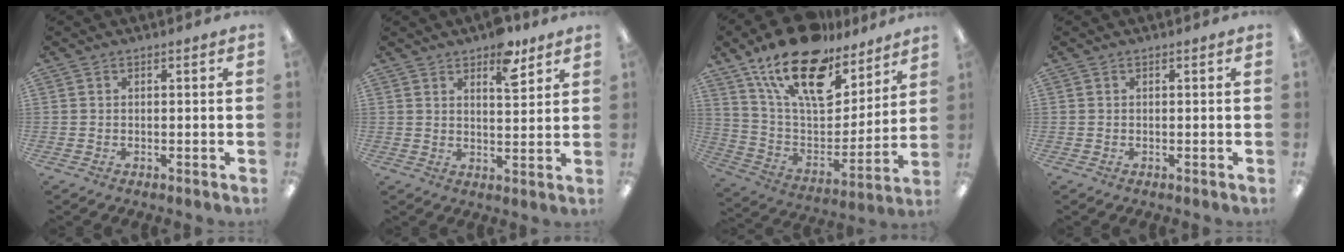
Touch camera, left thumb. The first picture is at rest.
{"total": 8.2, "force": [5.6, 3.4, 4.8], "torque": [-0.054, -0.032, 0.091]}
{"total": 21.4, "force": [14.3, 10.1, 12.3], "torque": [-0.206, -0.087, 0.251]}
{"total": 0.0}